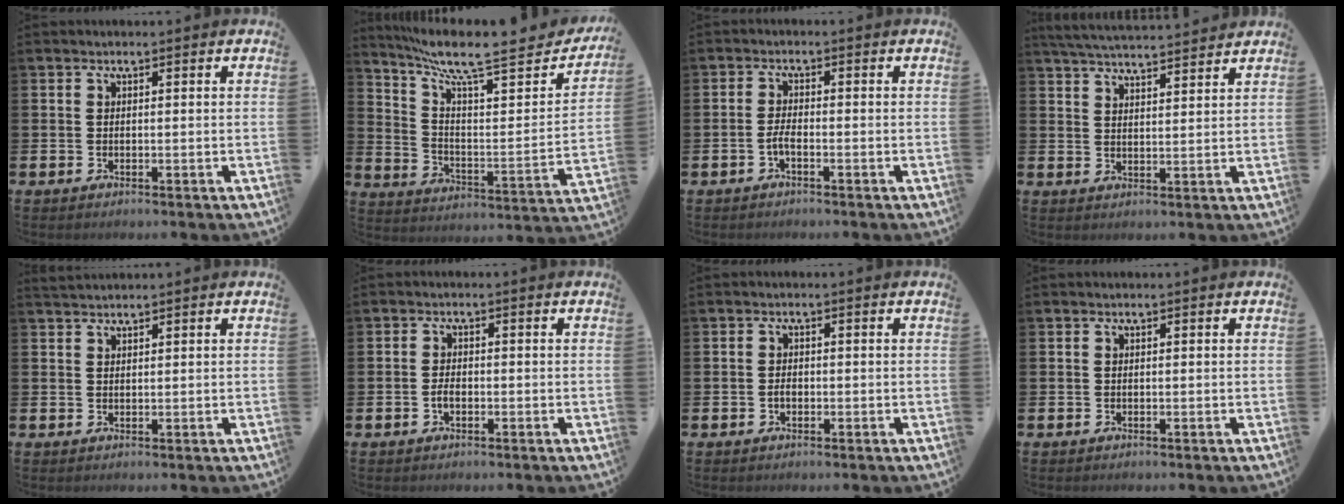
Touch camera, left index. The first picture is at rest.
{"total": 9.4, "force": [7.6, 2.2, 5.2], "torque": [-0.102, -0.072, 0.113]}
{"total": 1.7, "force": [-0.9, 0.4, 1.3], "torque": [-0.026, 0.002, -0.018]}
{"total": 5.0, "force": [4.9, 0.1, 0.6], "torque": [-0.031, -0.027, 0.088]}
{"total": 1.5, "force": [1.5, 0.2, 0.1], "torque": [0.003, -0.002, 0.026]}
{"total": 1.6, "force": [-0.5, 0.9, 1.2], "torque": [-0.016, 0.000, -0.012]}
{"total": 1.2, "force": [-0.3, 0.8, 0.8], "torque": [-0.008, 0.001, -0.009]}
{"total": 0.0}